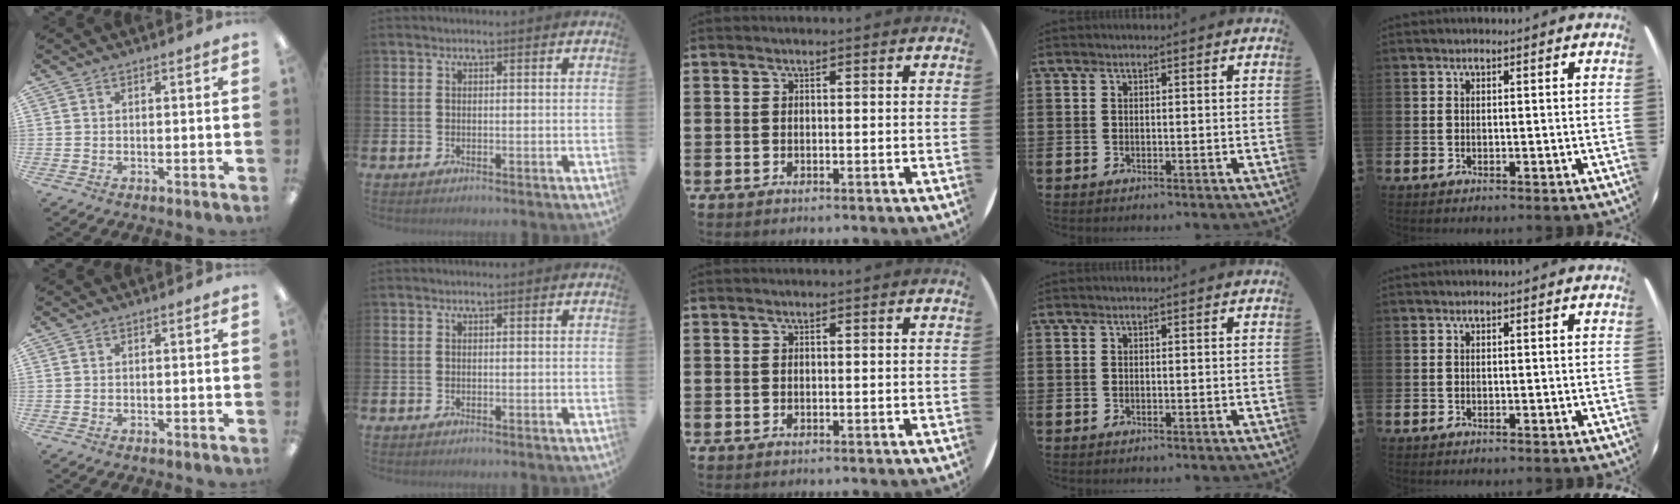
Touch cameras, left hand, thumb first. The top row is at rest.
{}